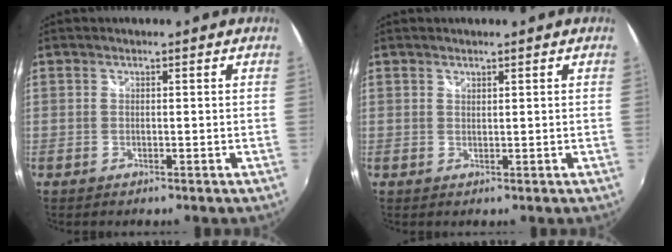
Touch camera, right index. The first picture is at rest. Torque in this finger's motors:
{"motor_torque": [0.06, 0.12, -0.04, 0.00]}